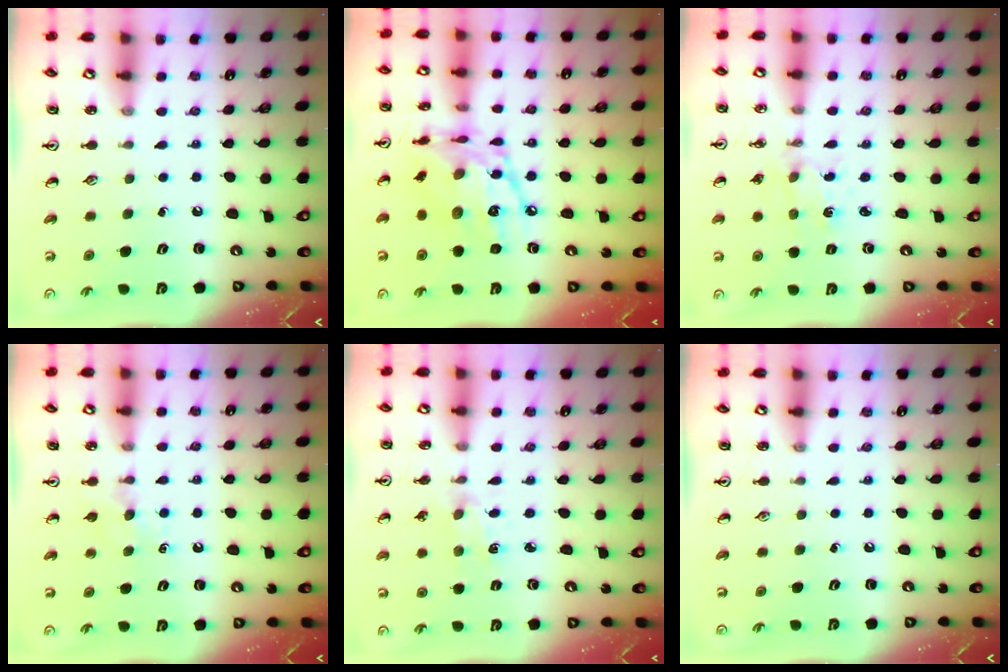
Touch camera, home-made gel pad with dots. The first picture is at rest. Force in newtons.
{"total": 15.4, "press": 15.3, "slide": 1.2}
{"total": 1.5, "press": 1.5, "slide": 0.3}
{"total": 4.4, "press": 4.4, "slide": 0.6}
{"total": 1.7, "press": 1.7, "slide": 0.1}
{"total": 0.0}